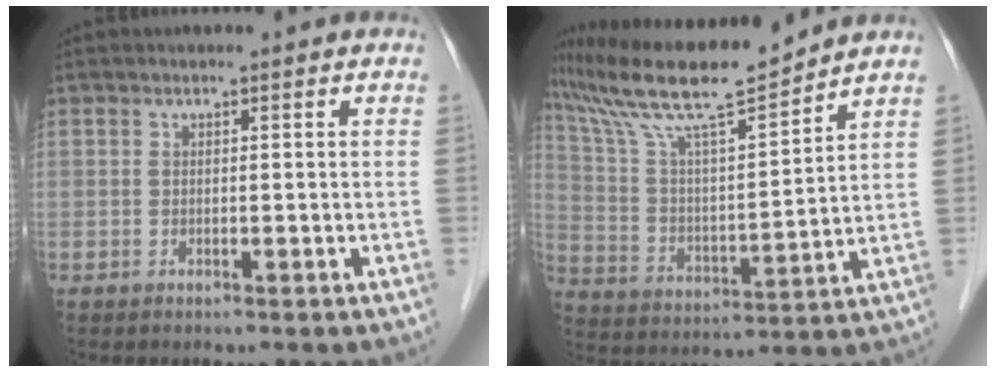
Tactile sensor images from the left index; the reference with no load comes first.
{"total": 16.8, "force": [14.4, 0.5, 8.7], "torque": [-0.166, 0.011, 0.261]}